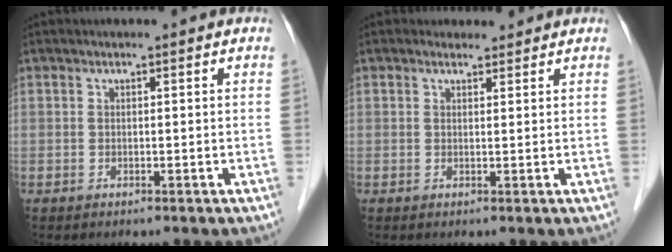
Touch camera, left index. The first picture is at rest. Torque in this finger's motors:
{"motor_torque": [0.50, -0.37, -0.02, -0.01]}